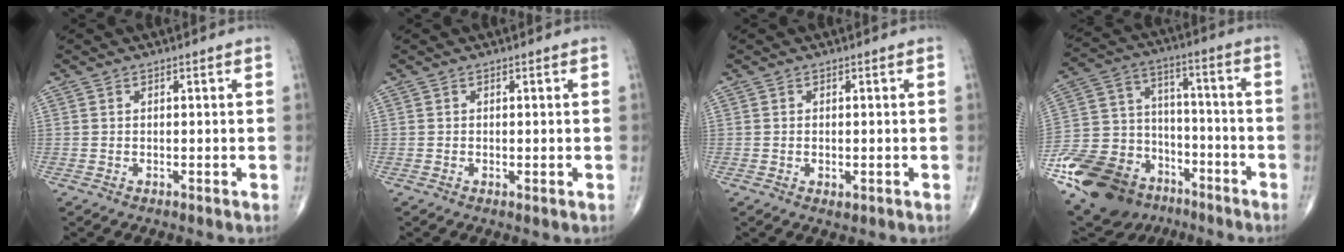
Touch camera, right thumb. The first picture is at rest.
{"total": 0.6, "force": [-0.1, 0.2, 0.6], "torque": [-0.012, -0.003, -0.001]}
{"total": 1.5, "force": [-0.3, 0.8, 1.2], "torque": [-0.022, -0.003, -0.001]}
{"total": 23.9, "force": [-13.9, 16.2, 10.8], "torque": [-0.213, 0.081, -0.231]}